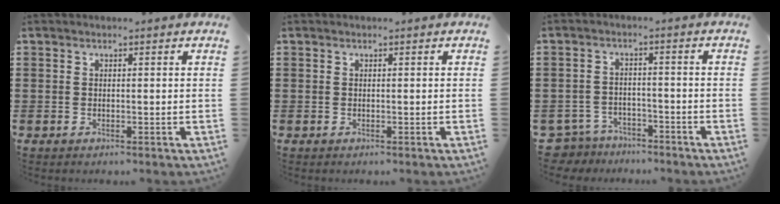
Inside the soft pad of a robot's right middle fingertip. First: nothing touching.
{"total": 0.0}
{"total": 4.1, "force": [-4.0, 0.9, 0.2], "torque": [-0.032, -0.008, -0.091]}